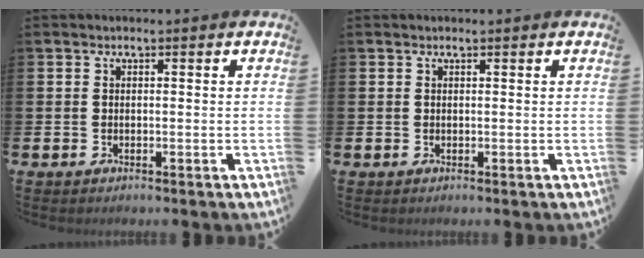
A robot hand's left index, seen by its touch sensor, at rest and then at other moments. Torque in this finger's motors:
{"motor_torque": [-0.46, -0.55, -0.68, -0.02]}